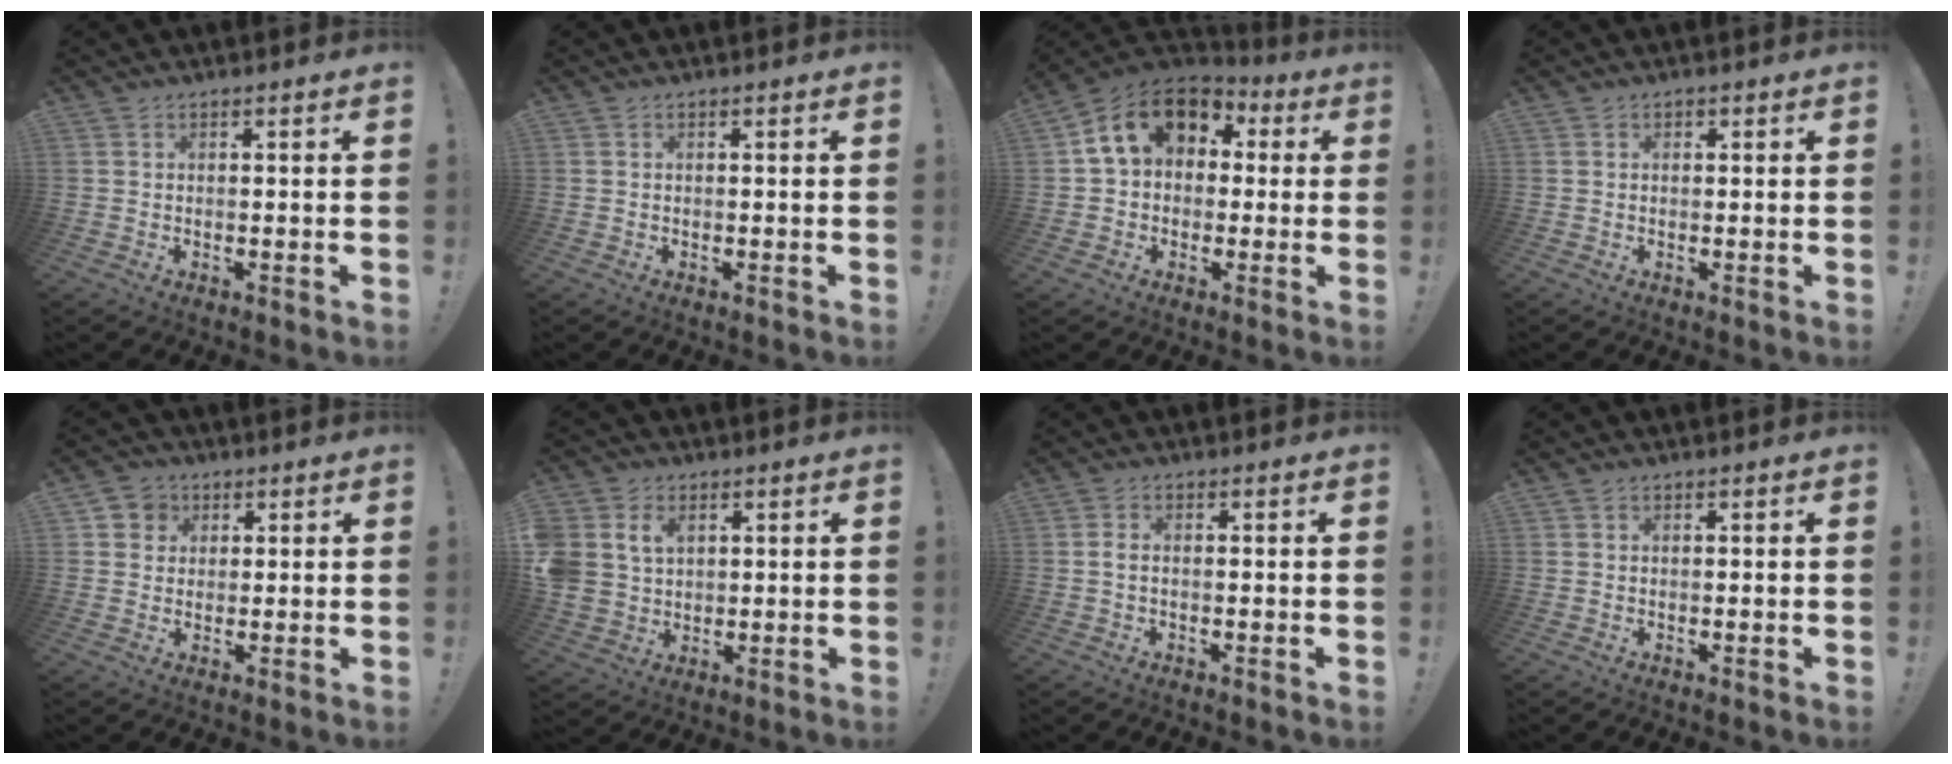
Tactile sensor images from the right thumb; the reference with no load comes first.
{"total": 0.0}
{"total": 13.8, "force": [4.3, 10.1, 8.4], "torque": [-0.132, 0.003, 0.081]}
{"total": 0.6, "force": [0.1, 0.6, 0.2], "torque": [0.000, 0.001, 0.000]}
{"total": 4.8, "force": [1.4, 4.5, 1.0], "torque": [-0.016, -0.002, 0.028]}
{"total": 8.3, "force": [3.2, 6.6, 3.8], "torque": [-0.082, -0.011, 0.065]}
{"total": 1.6, "force": [-0.3, 0.7, 1.4], "torque": [-0.025, 0.006, -0.006]}
{"total": 0.0}